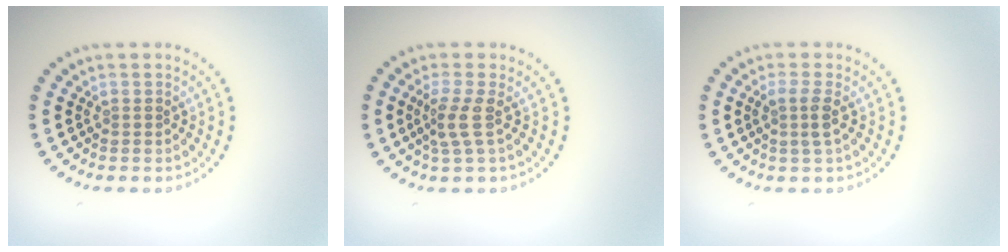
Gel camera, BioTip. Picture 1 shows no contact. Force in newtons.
{"total": 2.3, "press": 1.6, "slide": 1.7}
{"total": 1.8, "press": 1.4, "slide": 1.0}